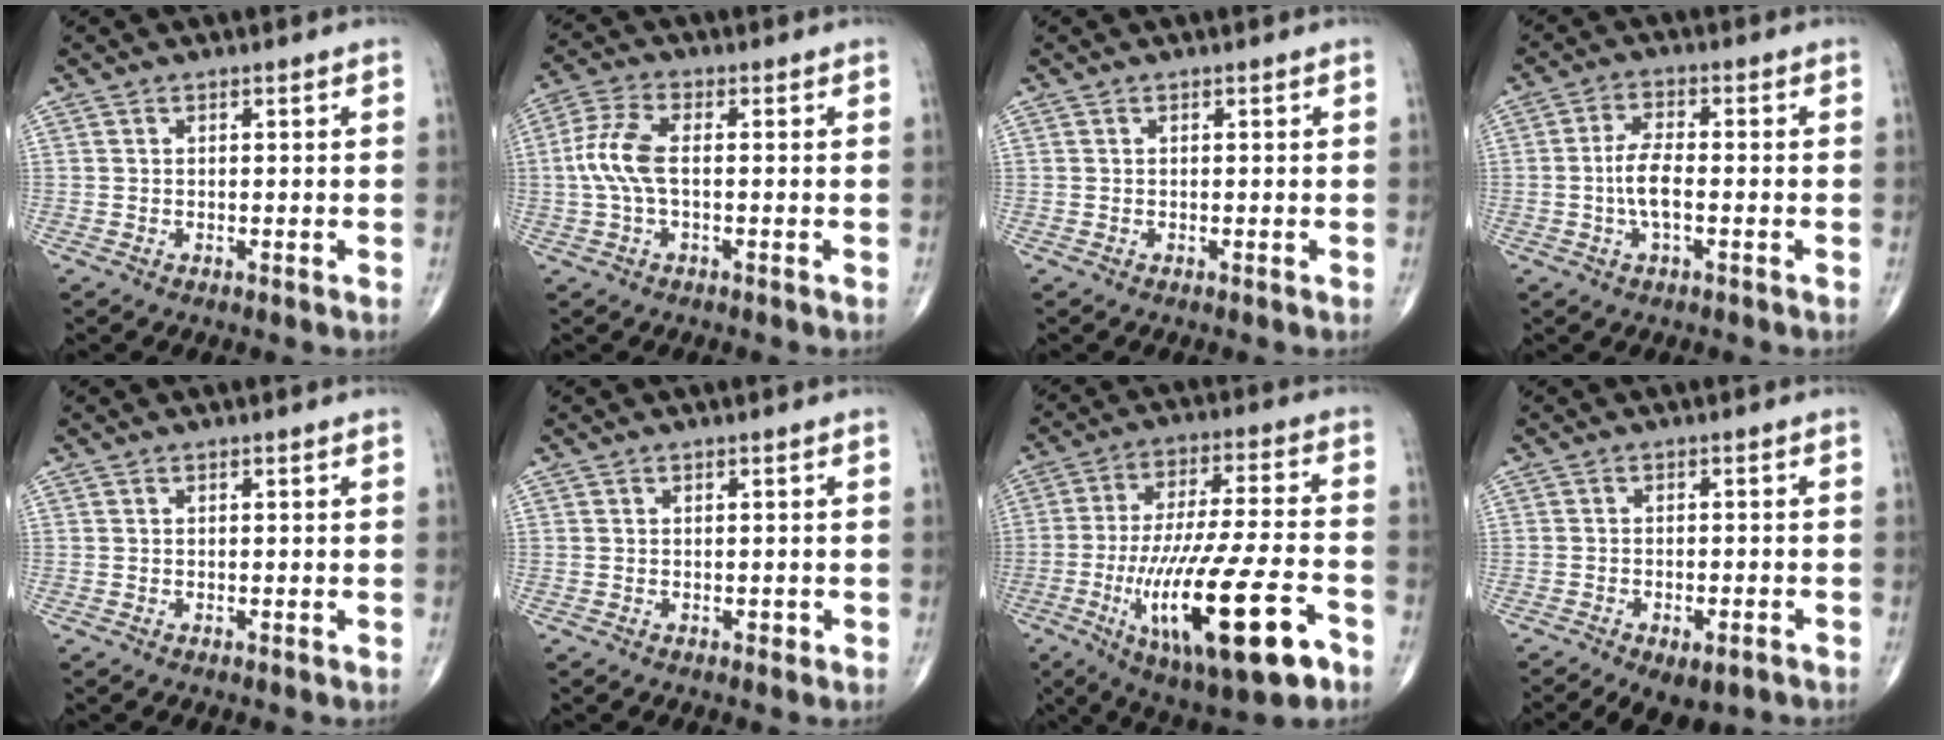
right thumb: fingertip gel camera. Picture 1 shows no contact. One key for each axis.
{"total": 7.3, "fx": -0.3, "fy": 3.1, "fz": 6.6, "tx": -0.166, "ty": 0.017, "tz": -0.009}
{"total": 0.0}
{"total": 5.6, "fx": -1.1, "fy": 2.0, "fz": 5.1, "tx": -0.107, "ty": 0.011, "tz": -0.025}
{"total": 0.0}
{"total": 0.5, "fx": -0.2, "fy": 0.4, "fz": 0.2, "tx": 0.002, "ty": 0.002, "tz": -0.005}
{"total": 23.2, "fx": -9.1, "fy": 6.1, "fz": 20.5, "tx": -0.388, "ty": 0.009, "tz": -0.137}
{"total": 7.8, "fx": -5.0, "fy": 3.7, "fz": 4.8, "tx": -0.070, "ty": 0.017, "tz": -0.069}